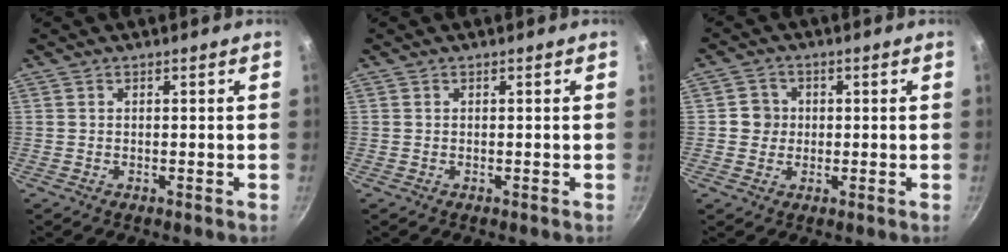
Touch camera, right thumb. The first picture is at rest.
{"total": 0.0}
{"total": 3.9, "force": [0.1, 3.8, 0.9], "torque": [0.011, 0.006, -0.006]}